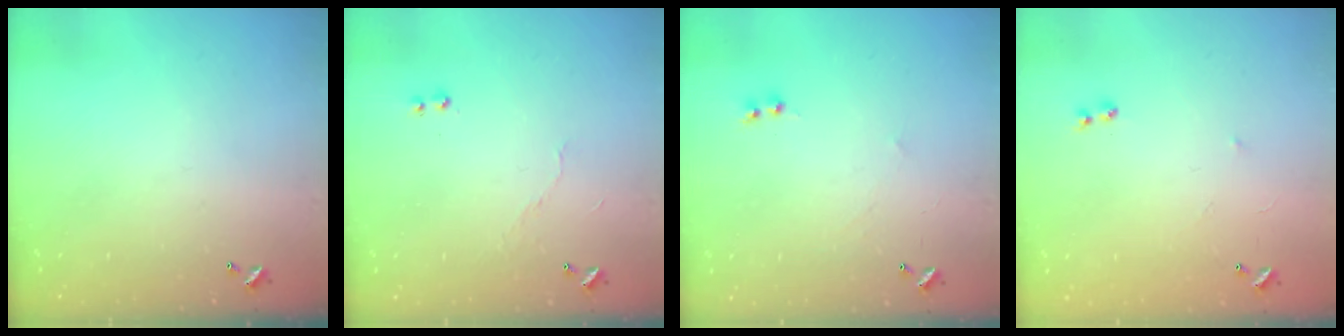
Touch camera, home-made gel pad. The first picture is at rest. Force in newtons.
{"total": 4.6, "press": 4.6, "slide": 0.3}
{"total": 1.1, "press": 0.9, "slide": 0.6}
{"total": 6.4, "press": 6.4, "slide": 1.0}